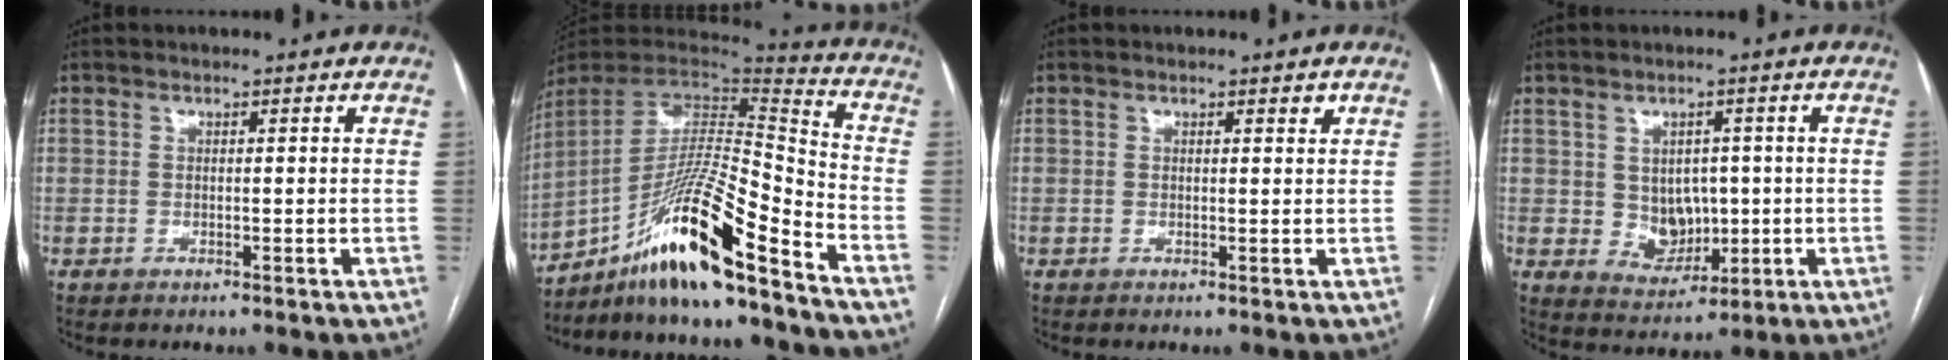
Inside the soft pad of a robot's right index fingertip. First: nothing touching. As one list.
[{"total": 18.4, "force": [-12.8, 0.4, 13.2], "torque": [-0.261, 0.000, -0.230]}, {"total": 0.9, "force": [0.6, 0.2, 0.6], "torque": [-0.010, -0.001, 0.007]}, {"total": 5.9, "force": [0.2, 4.6, 3.7], "torque": [-0.055, 0.004, 0.020]}]